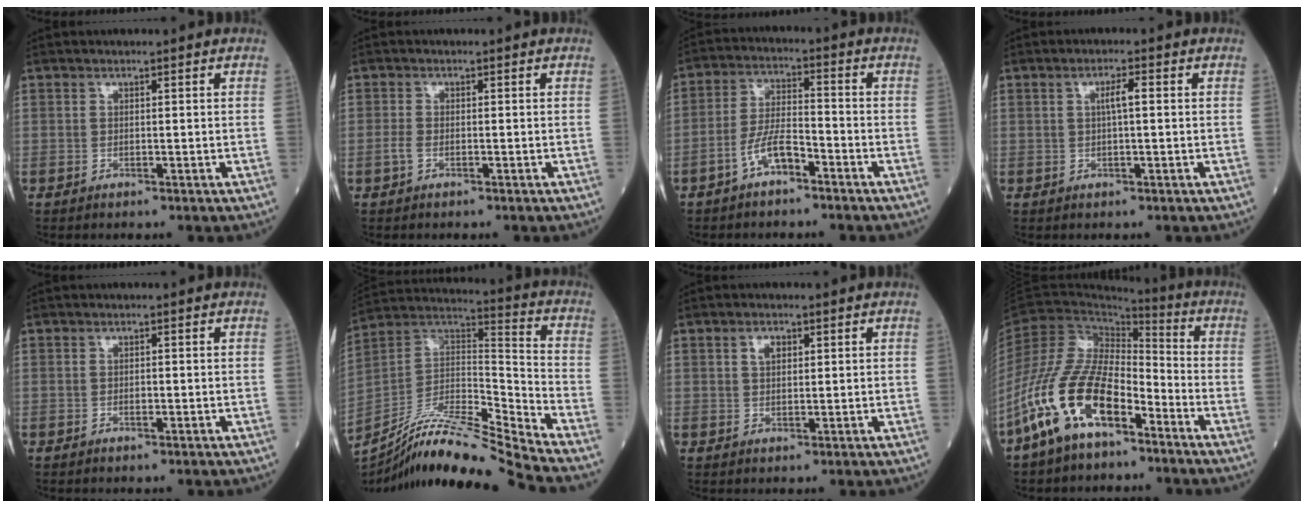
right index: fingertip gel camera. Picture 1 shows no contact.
{"total": 1.4, "force": [-0.6, 0.6, 1.0], "torque": [-0.027, 0.000, -0.014]}
{"total": 6.1, "force": [-3.7, 2.0, 4.4], "torque": [-0.093, 0.012, -0.069]}
{"total": 2.3, "force": [0.3, 0.2, 2.3], "torque": [-0.041, 0.004, 0.005]}
{"total": 1.0, "force": [-0.2, 0.6, 0.8], "torque": [-0.019, -0.001, -0.002]}
{"total": 18.0, "force": [-16.2, -1.7, 7.6], "torque": [-0.145, 0.018, -0.294]}
{"total": 2.2, "force": [1.0, 1.3, 1.5], "torque": [-0.025, 0.003, 0.017]}
{"total": 14.4, "force": [-8.3, 6.0, 10.0], "torque": [-0.224, 0.004, -0.163]}